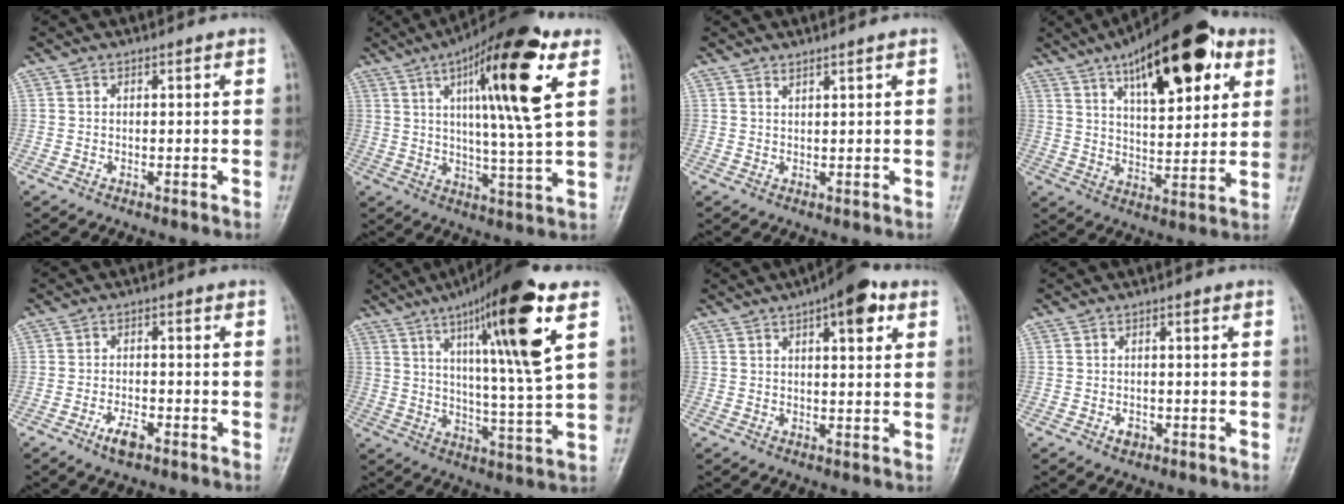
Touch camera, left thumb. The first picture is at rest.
{"total": 18.9, "force": [7.3, 3.1, 17.1], "torque": [-0.268, -0.018, 0.113]}
{"total": 1.3, "force": [1.1, -0.4, 0.7], "torque": [-0.015, -0.014, 0.022]}
{"total": 21.5, "force": [10.6, 8.7, 16.5], "torque": [-0.219, -0.024, 0.166]}
{"total": 3.9, "force": [-2.3, 1.6, 2.7], "torque": [-0.049, 0.013, -0.040]}
{"total": 19.6, "force": [8.8, 1.9, 17.4], "torque": [-0.271, -0.032, 0.137]}
{"total": 8.7, "force": [4.2, 3.2, 6.9], "torque": [-0.078, -0.005, 0.054]}
{"total": 1.9, "force": [-0.8, 1.4, 1.0], "torque": [-0.007, 0.003, -0.012]}